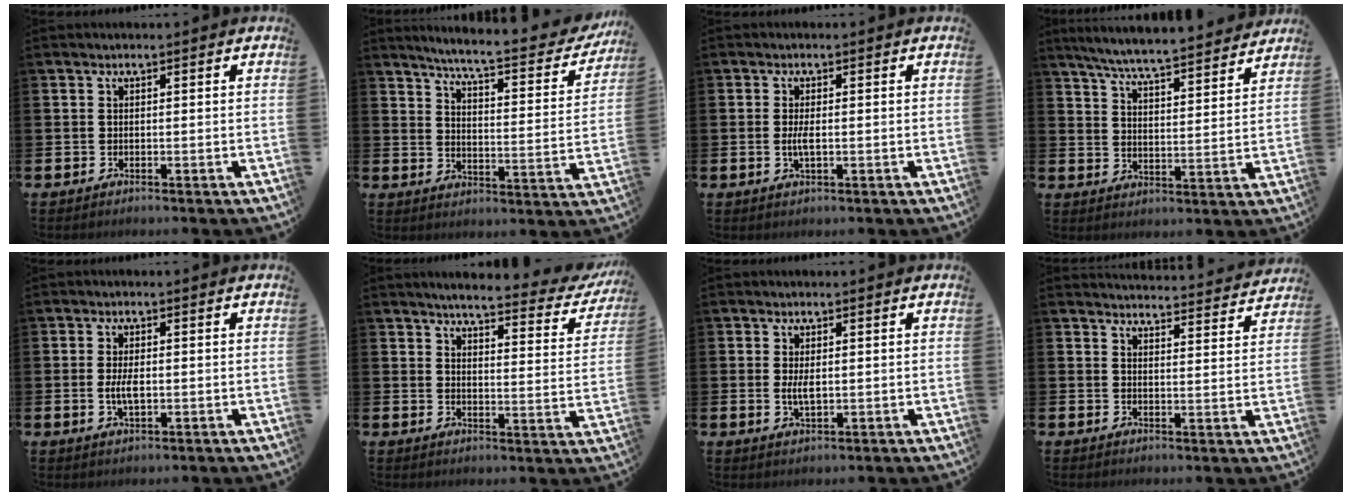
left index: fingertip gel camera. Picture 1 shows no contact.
{"total": 6.3, "force": [5.8, 0.2, 2.5], "torque": [-0.069, -0.048, 0.090]}
{"total": 2.0, "force": [-0.1, 0.6, 1.9], "torque": [-0.033, -0.001, -0.004]}
{"total": 6.9, "force": [6.6, 0.1, 1.9], "torque": [-0.064, -0.046, 0.116]}
{"total": 3.1, "force": [-0.1, 1.4, 2.8], "torque": [-0.044, -0.001, -0.005]}
{"total": 4.3, "force": [3.9, 0.5, 1.8], "torque": [-0.044, -0.034, 0.059]}
{"total": 2.7, "force": [0.1, 1.2, 2.4], "torque": [-0.039, 0.000, -0.002]}
{"total": 4.2, "force": [4.2, 0.1, 0.2], "torque": [-0.004, -0.037, 0.071]}